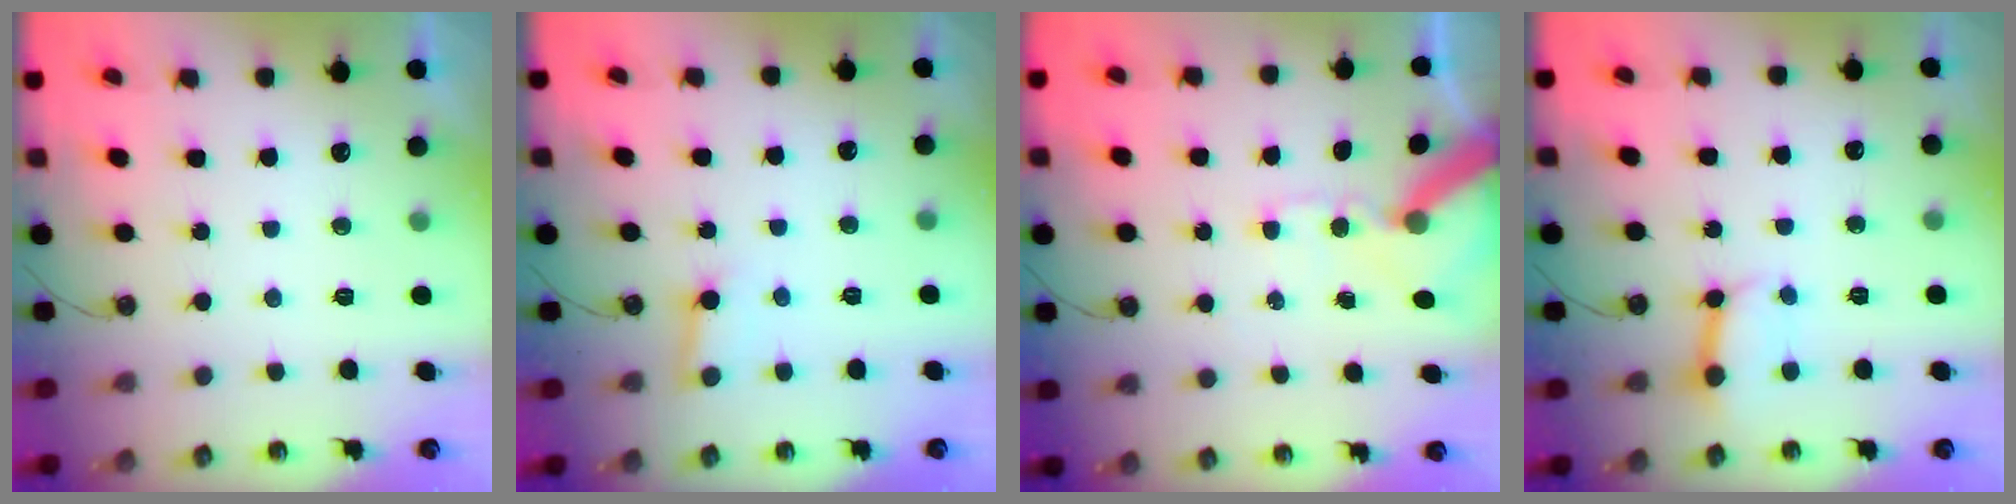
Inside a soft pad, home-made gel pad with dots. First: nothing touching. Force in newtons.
{"total": 3.7, "press": 3.7, "slide": 0.3}
{"total": 12.5, "press": 12.4, "slide": 2.0}
{"total": 7.2, "press": 7.2, "slide": 0.8}